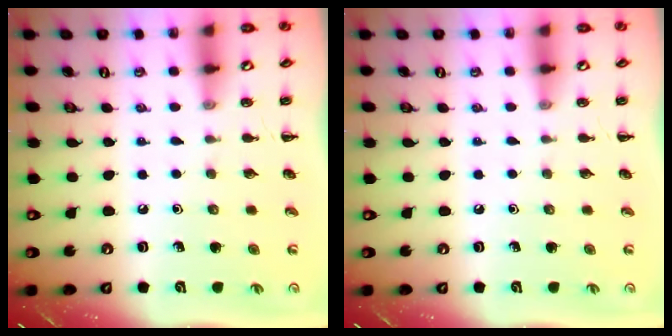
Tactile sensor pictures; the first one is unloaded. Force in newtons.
{"total": 0.0}